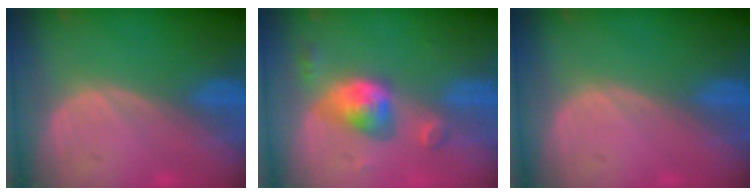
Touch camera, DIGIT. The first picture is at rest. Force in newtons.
{"total": 5.6, "press": 5.4, "slide": 1.8}
{"total": 0.0}